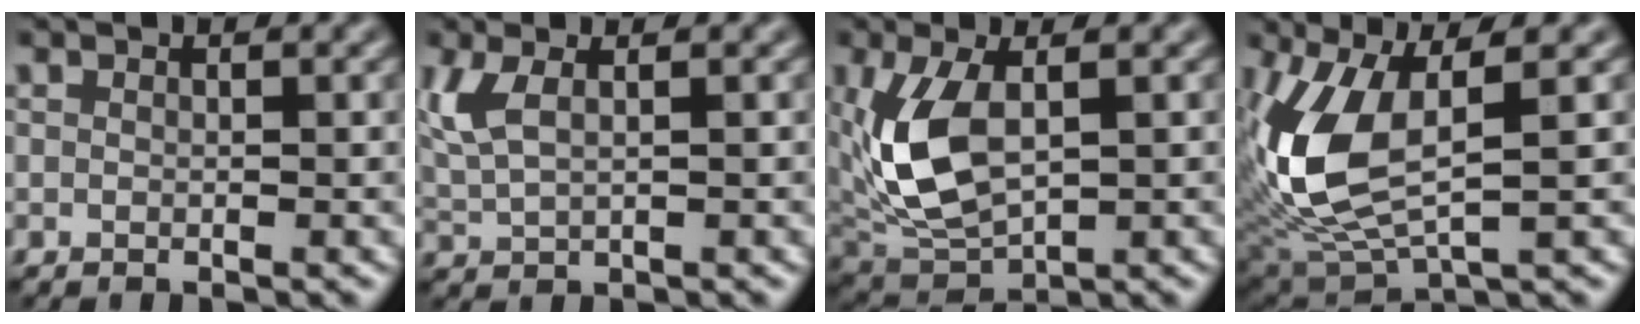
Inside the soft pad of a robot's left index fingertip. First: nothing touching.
{"total": 3.5, "force": [1.3, 1.4, 3.0], "torque": [-0.079, 0.007, 0.030]}
{"total": 7.4, "force": [0.8, 3.9, 6.2], "torque": [-0.151, 0.000, 0.021]}
{"total": 8.9, "force": [1.2, 3.9, 7.9], "torque": [-0.194, -0.005, 0.028]}